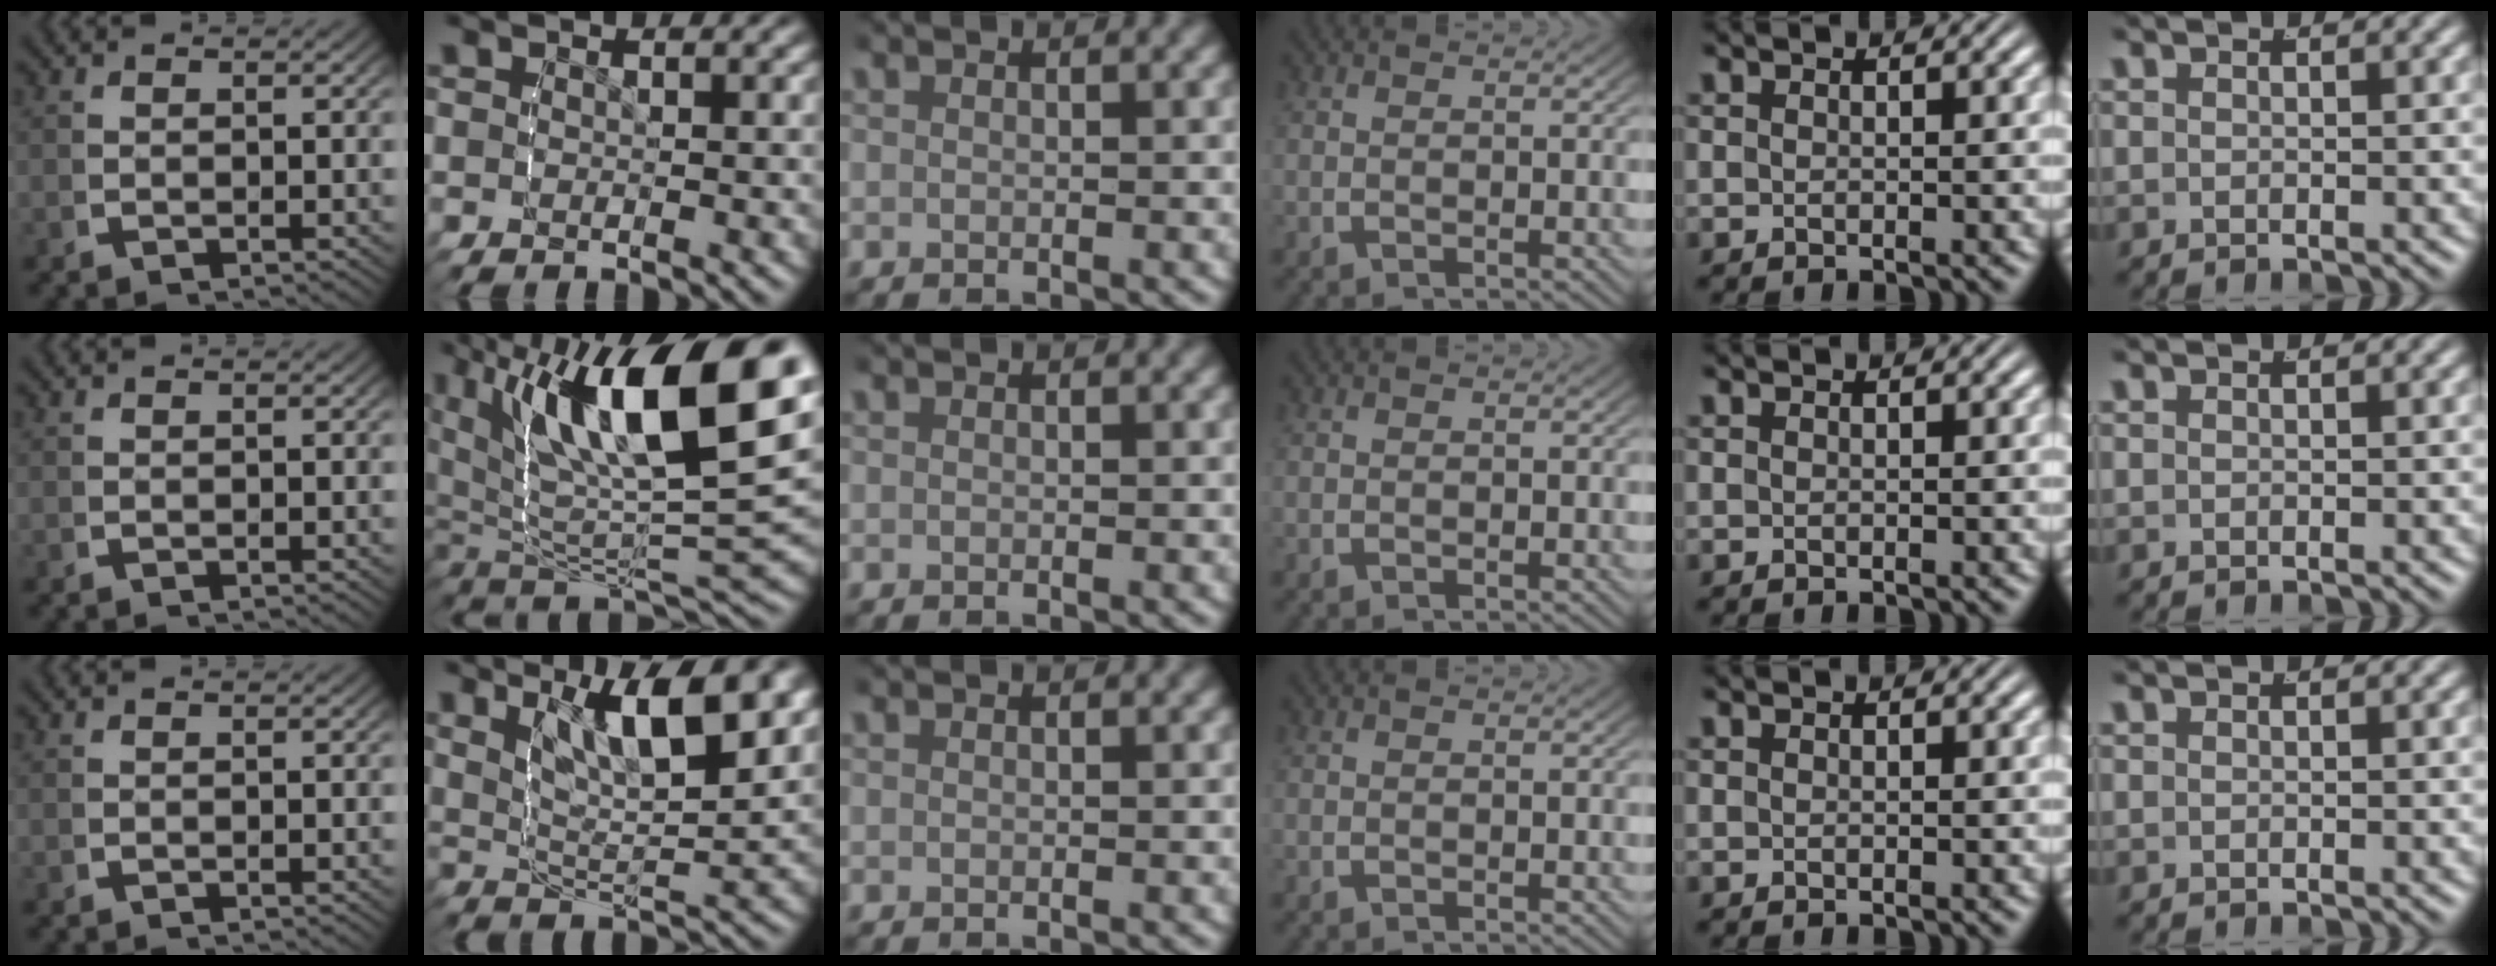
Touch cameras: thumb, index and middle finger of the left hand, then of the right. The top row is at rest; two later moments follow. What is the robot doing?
{"motion": "lift_and_place", "object": "glue stick"}